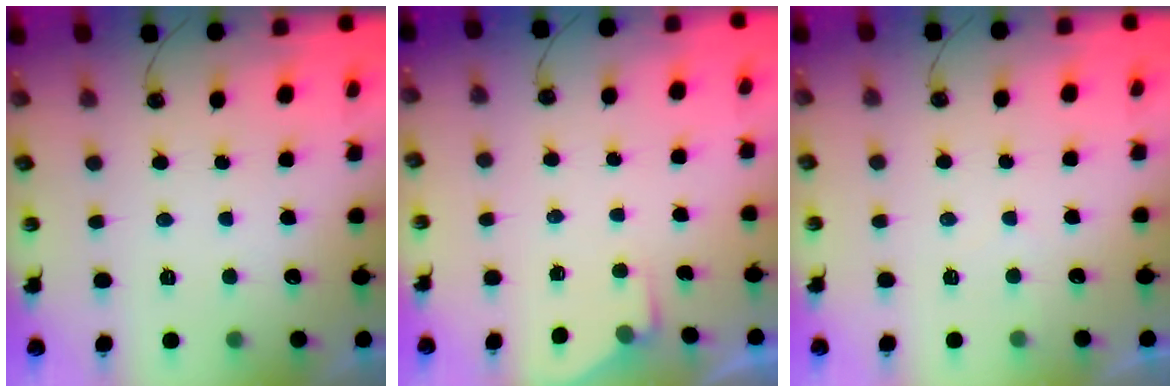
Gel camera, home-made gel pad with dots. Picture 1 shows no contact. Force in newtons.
{"total": 2.4, "press": 2.4, "slide": 0.4}
{"total": 2.0, "press": 2.0, "slide": 0.3}